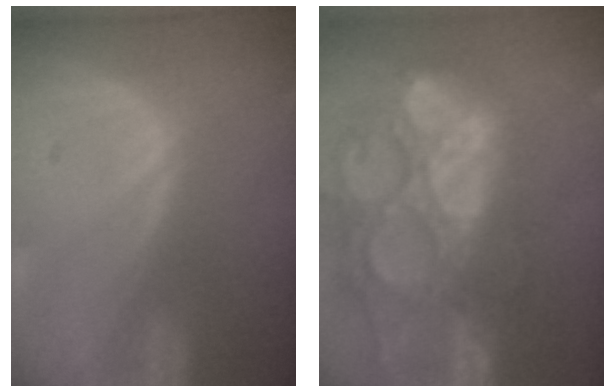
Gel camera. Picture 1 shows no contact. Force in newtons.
{"total": 15.8, "press": 13.1, "slide": 9.0}